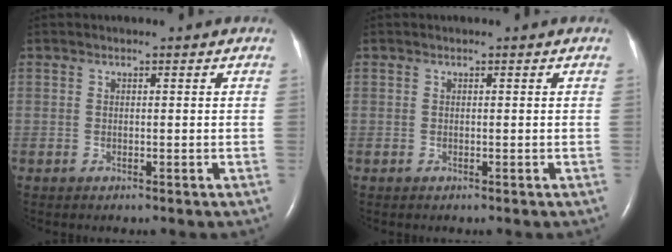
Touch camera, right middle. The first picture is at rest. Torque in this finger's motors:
{"motor_torque": [0.08, -0.09, 0.00, 0.00]}